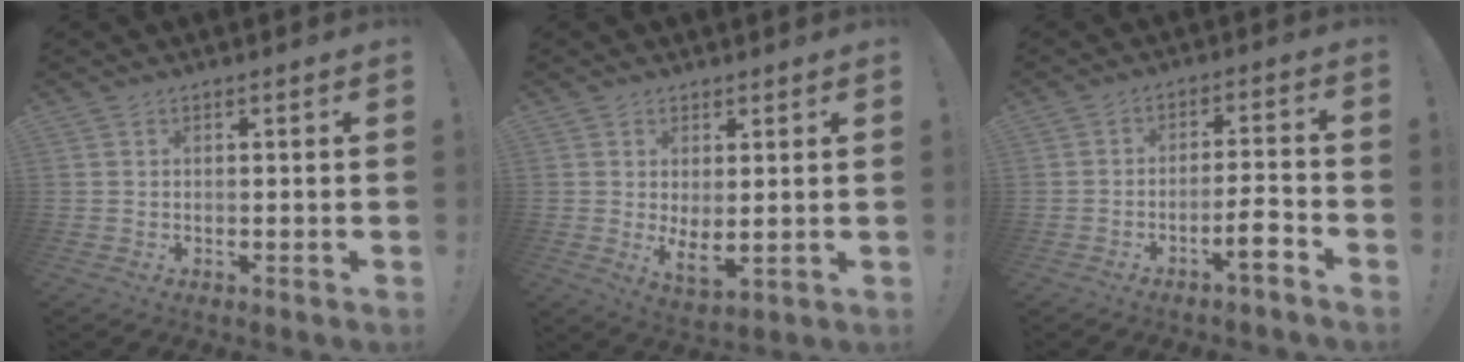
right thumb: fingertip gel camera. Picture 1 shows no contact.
{"total": 5.1, "force": [1.7, 1.9, 4.4], "torque": [-0.051, -0.024, 0.035]}
{"total": 7.1, "force": [-4.3, 1.1, 5.5], "torque": [-0.077, 0.017, -0.073]}